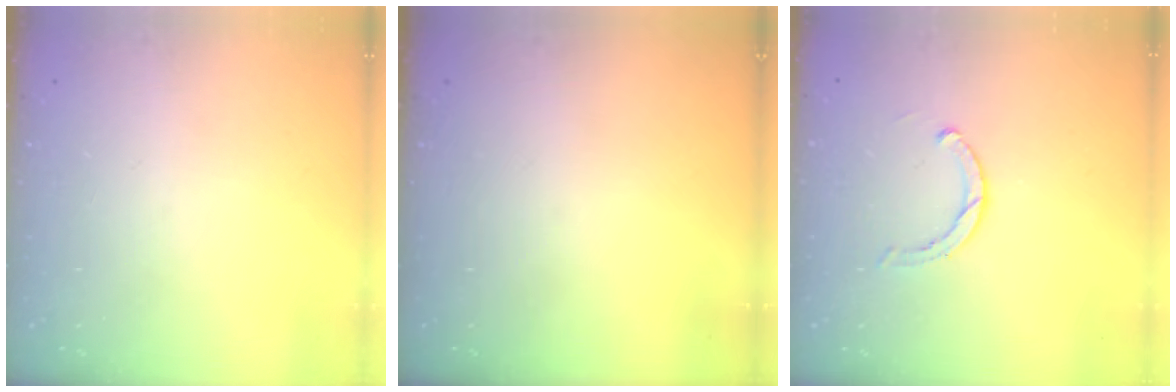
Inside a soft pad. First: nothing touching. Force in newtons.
{"total": 0.0}
{"total": 2.8, "press": 2.7, "slide": 0.3}